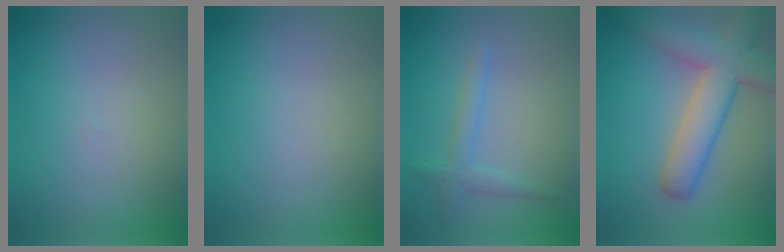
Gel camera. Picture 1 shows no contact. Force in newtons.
{"total": 0.0}
{"total": 2.0, "press": 2.0, "slide": 0.1}
{"total": 7.5, "press": 7.5, "slide": 0.3}